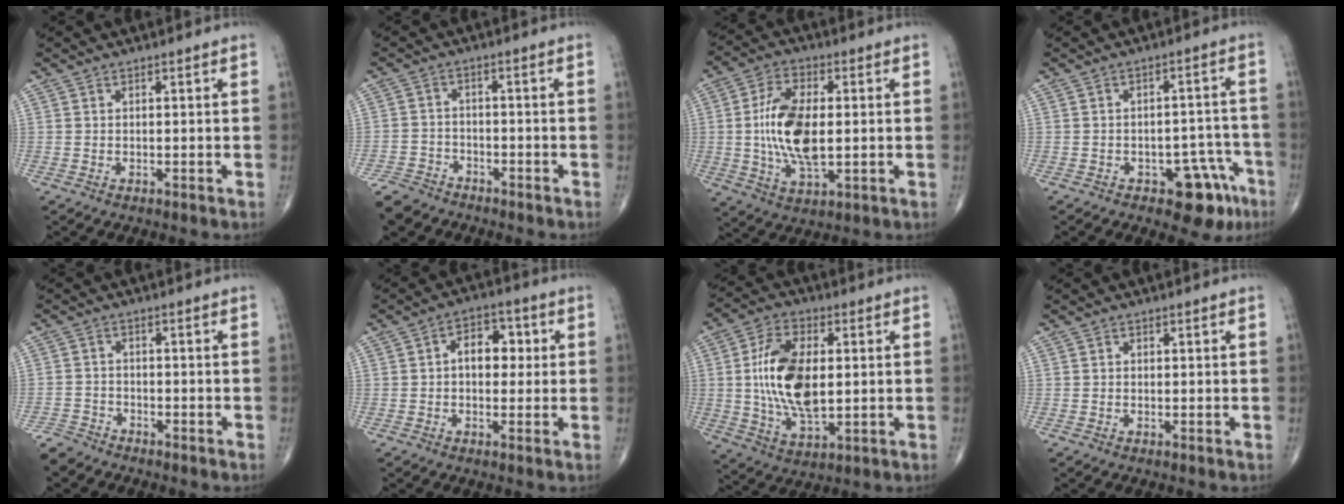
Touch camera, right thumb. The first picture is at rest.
{"total": 6.4, "force": [-5.3, 3.4, 1.2], "torque": [-0.025, 0.013, -0.105]}
{"total": 13.6, "force": [0.1, 6.6, 11.9], "torque": [-0.228, -0.001, 0.003]}
{"total": 8.8, "force": [-4.9, 4.6, 5.7], "torque": [-0.032, 0.039, -0.059]}
{"total": 3.7, "force": [-3.4, 1.6, 0.2], "torque": [-0.007, 0.004, -0.072]}
{"total": 7.4, "force": [0.8, 4.9, 5.4], "torque": [-0.051, 0.018, 0.003]}
{"total": 15.7, "force": [1.1, 8.3, 13.3], "torque": [-0.245, -0.005, 0.024]}
{"total": 0.0}